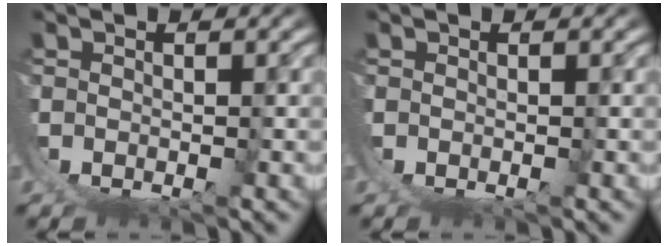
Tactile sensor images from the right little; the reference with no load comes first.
{"total": 0.0}